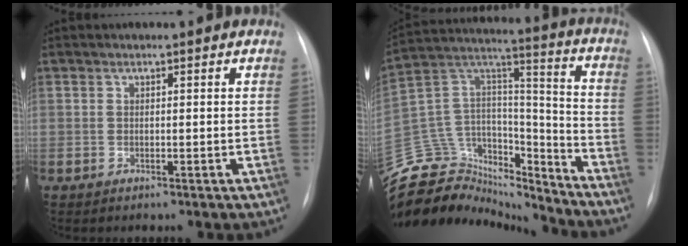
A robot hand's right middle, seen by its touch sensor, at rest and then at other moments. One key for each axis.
{"total": 26.7, "fx": -24.7, "fy": 8.1, "fz": 6.0, "tx": -0.170, "ty": 0.048, "tz": -0.393}